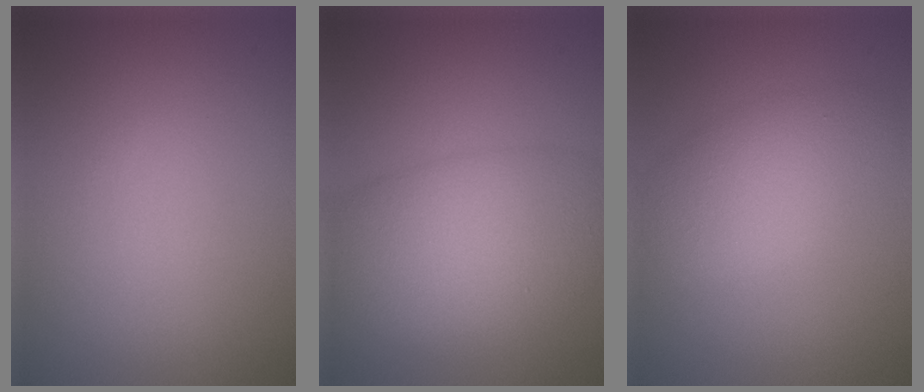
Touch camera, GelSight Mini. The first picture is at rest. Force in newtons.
{"total": 7.8, "press": 7.7, "slide": 0.4}
{"total": 4.5, "press": 4.5, "slide": 0.2}